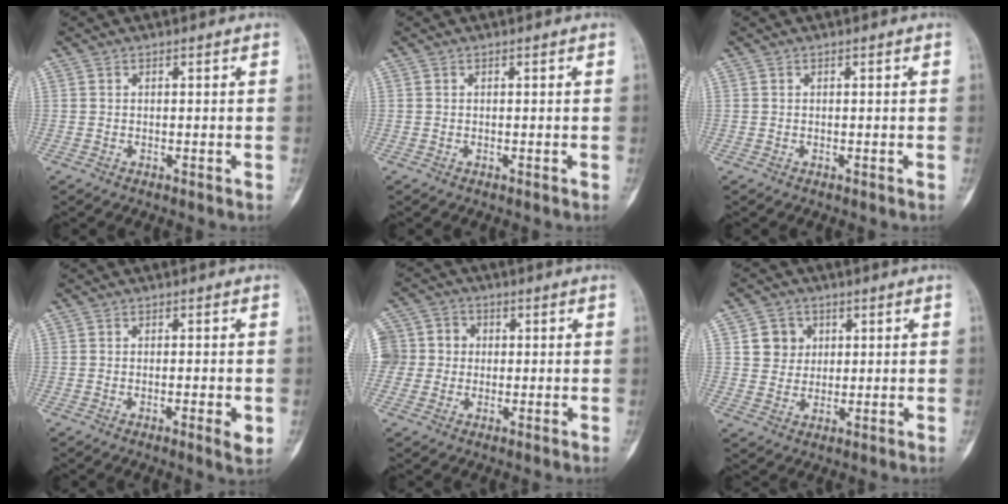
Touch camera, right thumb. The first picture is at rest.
{"total": 0.0}
{"total": 0.0}
{"total": 3.4, "force": [-0.8, 0.6, 3.3], "torque": [-0.052, -0.008, -0.013]}
{"total": 9.6, "force": [0.6, 9.1, 2.9], "torque": [-0.043, 0.032, 0.014]}
{"total": 5.8, "force": [1.8, 5.2, 1.6], "torque": [0.002, -0.002, 0.029]}